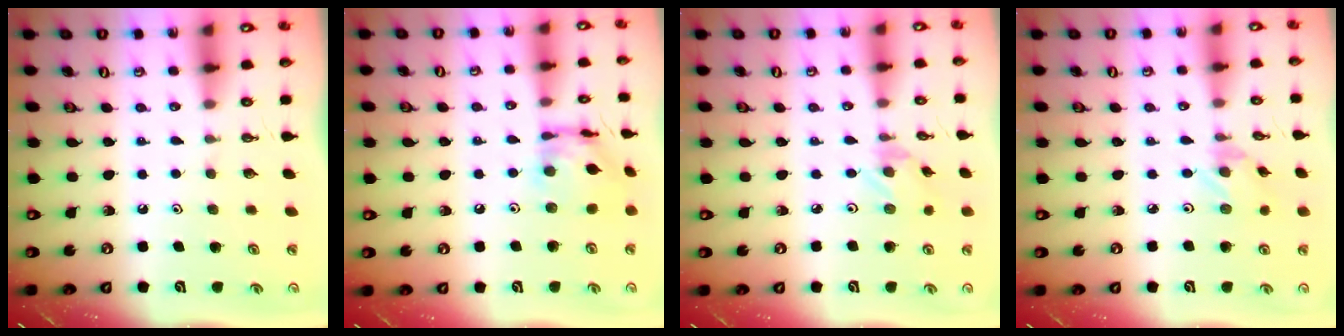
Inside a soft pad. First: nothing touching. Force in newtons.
{"total": 12.2, "press": 12.2, "slide": 1.1}
{"total": 1.3, "press": 1.3, "slide": 0.1}
{"total": 1.3, "press": 1.3, "slide": 0.1}